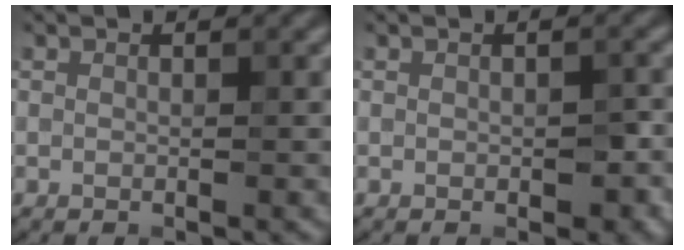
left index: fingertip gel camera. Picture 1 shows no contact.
{"total": 1.8, "force": [-0.4, 1.0, 1.4], "torque": [-0.021, -0.004, -0.001]}